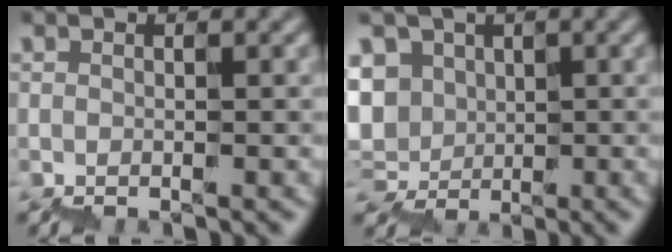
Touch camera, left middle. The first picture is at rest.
{"total": 5.1, "force": [2.1, 4.5, 1.0], "torque": [-0.042, 0.029, 0.024]}